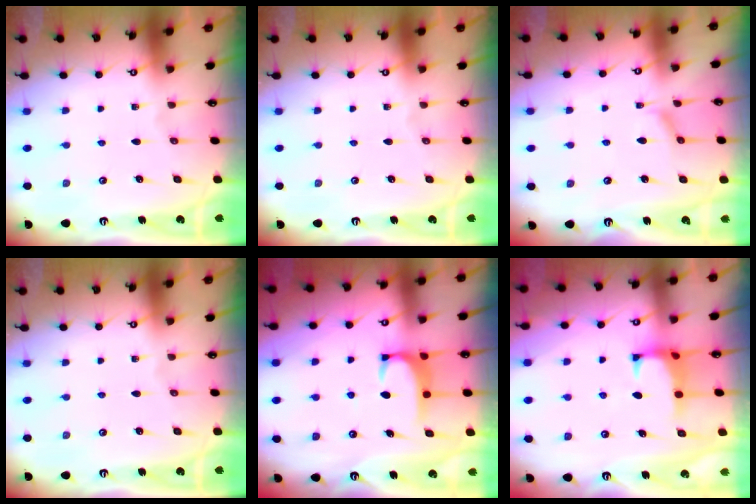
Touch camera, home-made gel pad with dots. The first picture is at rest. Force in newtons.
{"total": 0.0}
{"total": 2.1, "press": 2.0, "slide": 0.6}
{"total": 0.0}
{"total": 2.2, "press": 2.1, "slide": 0.5}
{"total": 0.8, "press": 0.6, "slide": 0.5}